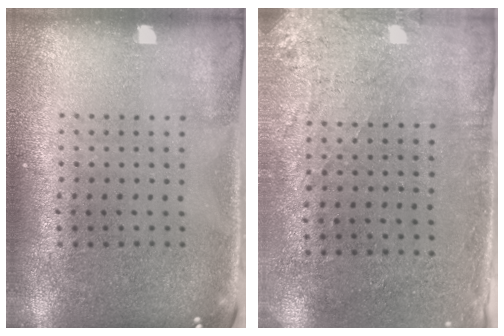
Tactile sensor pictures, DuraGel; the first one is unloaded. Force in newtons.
{"total": 2.8, "press": 2.2, "slide": 1.6}